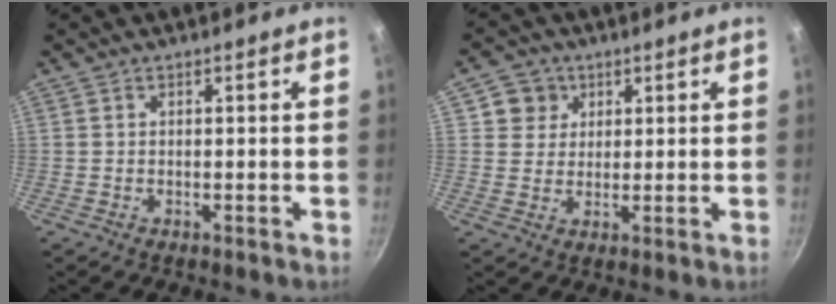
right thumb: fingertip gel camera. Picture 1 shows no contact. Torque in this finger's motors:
{"motor_torque": [-0.76, 0.67, 0.17, -0.47, -0.08]}